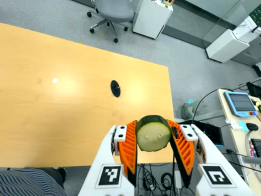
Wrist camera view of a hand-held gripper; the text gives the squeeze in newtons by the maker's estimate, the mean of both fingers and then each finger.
{"total": 11.5, "left": 11.4, "right": 11.7}